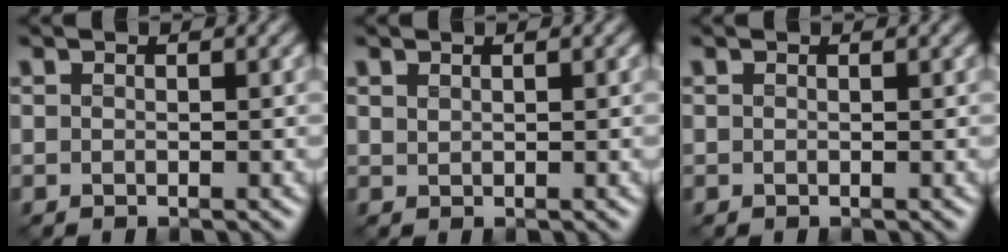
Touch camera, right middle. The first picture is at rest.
{"total": 0.5, "force": [0.4, 0.2, 0.2], "torque": [-0.010, -0.004, 0.011]}
{"total": 0.0}